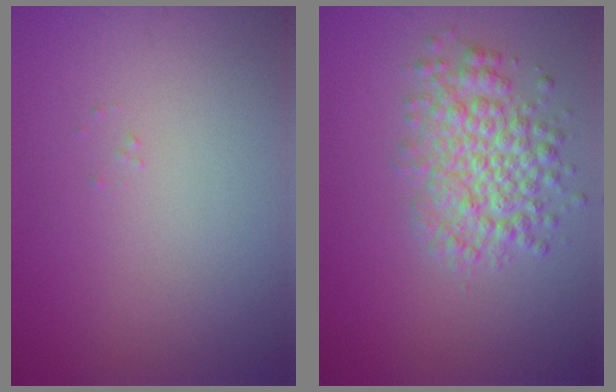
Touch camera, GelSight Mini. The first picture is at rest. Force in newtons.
{"total": 4.9, "press": 4.9, "slide": 0.1}